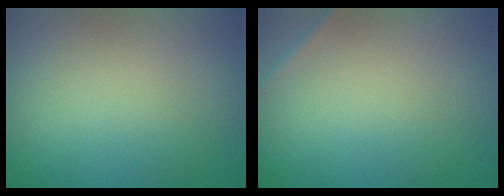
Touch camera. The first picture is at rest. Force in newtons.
{"total": 0.5, "press": 0.5, "slide": 0.0}